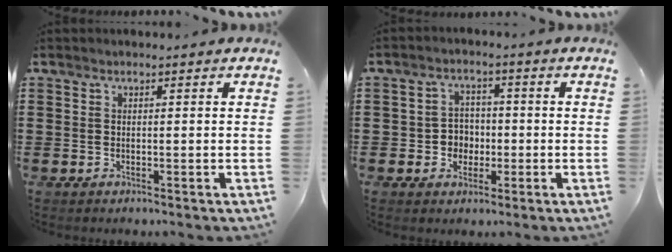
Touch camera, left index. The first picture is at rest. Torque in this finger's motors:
{"motor_torque": [0.32, 0.37, 0.08, 0.01]}